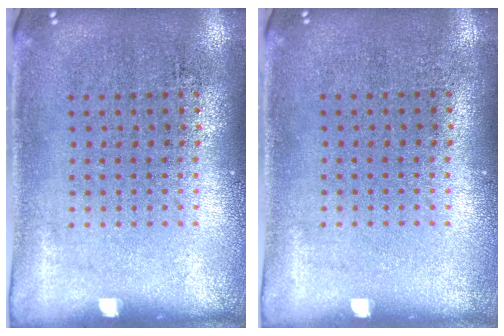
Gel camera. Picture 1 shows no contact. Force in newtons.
{"total": 0.0}